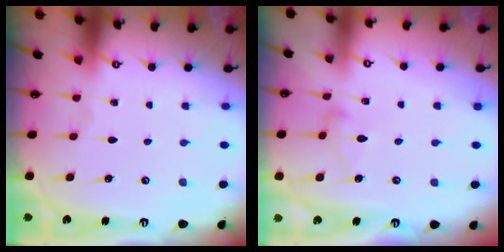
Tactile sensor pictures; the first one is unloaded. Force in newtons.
{"total": 7.0, "press": 7.0, "slide": 0.4}